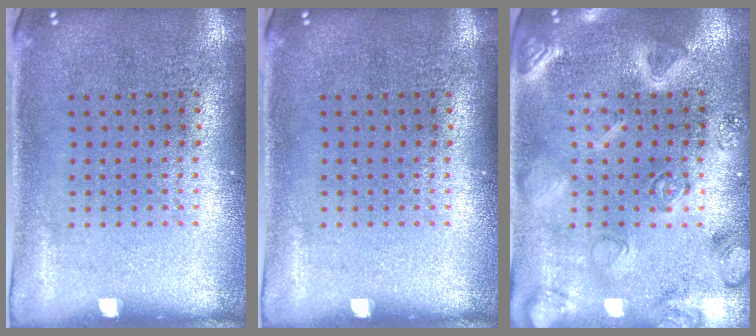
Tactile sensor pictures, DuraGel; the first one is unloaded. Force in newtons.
{"total": 0.0}
{"total": 2.9, "press": 2.9, "slide": 0.5}